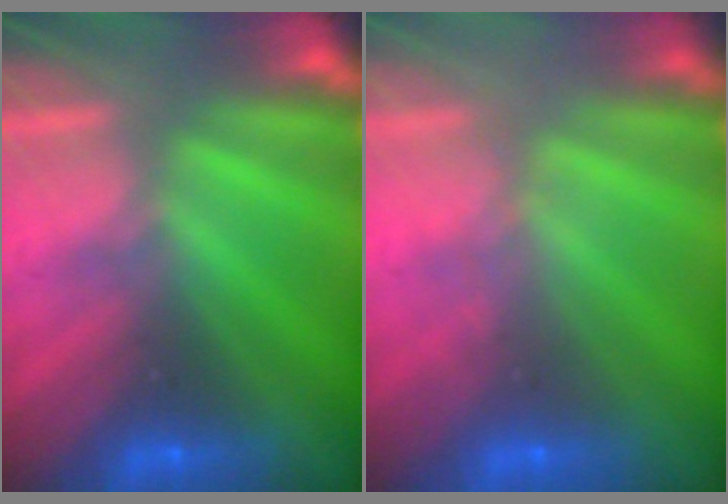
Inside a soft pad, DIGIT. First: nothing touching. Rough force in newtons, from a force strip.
{"total": 1.8}